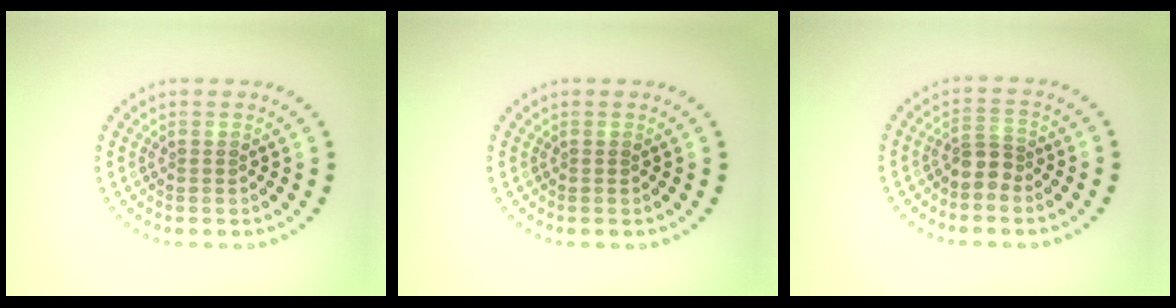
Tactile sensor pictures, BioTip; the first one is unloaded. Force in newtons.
{"total": 0.0}
{"total": 2.1, "press": 1.7, "slide": 1.2}